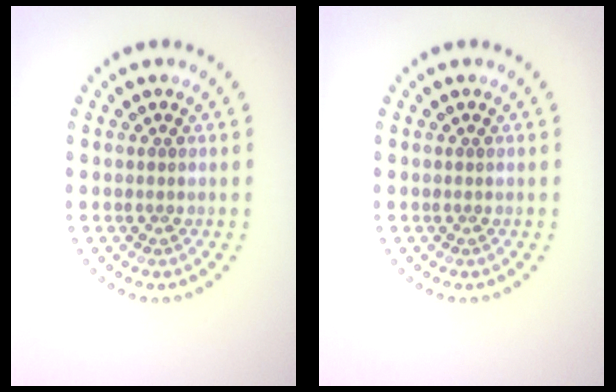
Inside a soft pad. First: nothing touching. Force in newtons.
{"total": 0.0}